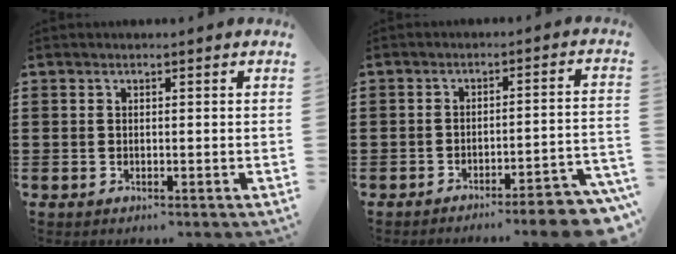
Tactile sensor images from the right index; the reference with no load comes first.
{"total": 4.9, "force": [-4.6, 0.1, 1.8], "torque": [-0.027, -0.006, -0.088]}